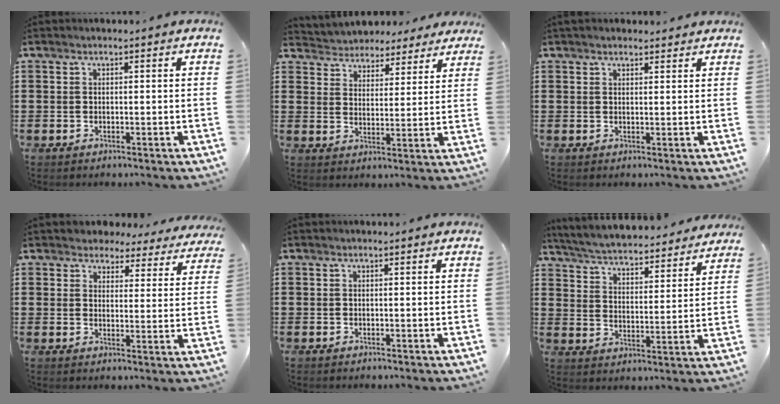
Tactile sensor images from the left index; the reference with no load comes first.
{"total": 4.2, "force": [4.0, 1.0, -0.9], "torque": [-0.007, -0.021, 0.069]}
{"total": 1.5, "force": [1.4, 0.4, 0.4], "torque": [-0.009, 0.003, 0.026]}
{"total": 3.8, "force": [3.6, 1.1, 0.2], "torque": [-0.018, -0.016, 0.061]}
{"total": 0.0}
{"total": 4.7, "force": [4.7, -0.5, 0.6], "torque": [-0.035, -0.038, 0.075]}